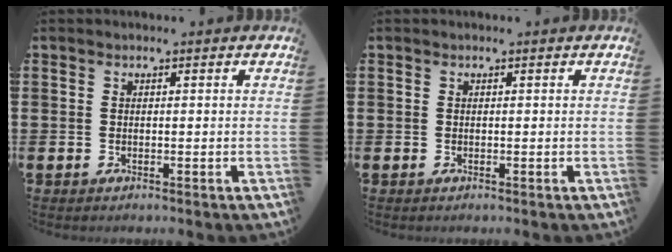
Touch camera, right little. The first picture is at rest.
{"total": 0.0}